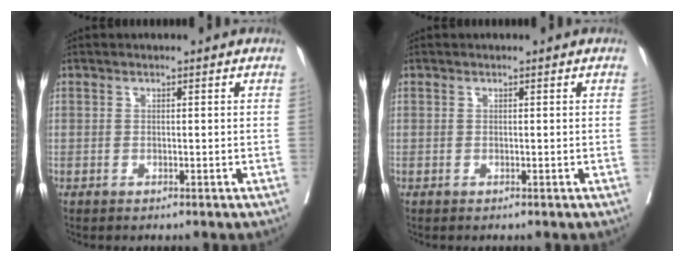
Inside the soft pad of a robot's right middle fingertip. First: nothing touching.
{"total": 0.0}